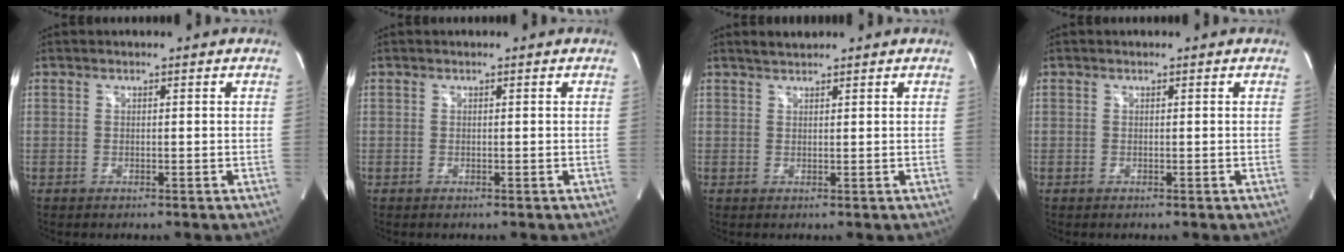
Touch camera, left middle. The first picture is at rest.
{"total": 0.0}
{"total": 1.6, "force": [1.6, 0.2, 0.4], "torque": [-0.014, 0.008, 0.032]}
{"total": 0.0}